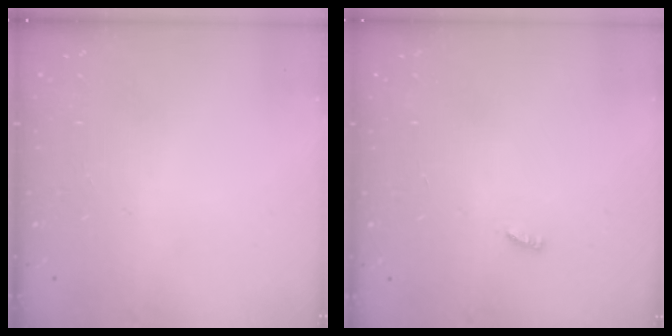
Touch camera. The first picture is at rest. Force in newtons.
{"total": 1.9, "press": 1.9, "slide": 0.3}